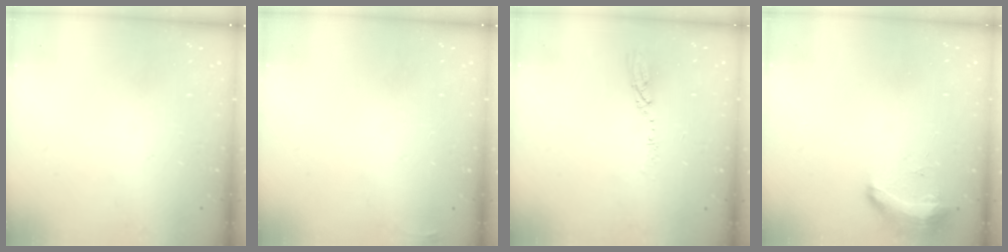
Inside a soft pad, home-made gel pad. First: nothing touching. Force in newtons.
{"total": 3.4, "press": 3.3, "slide": 0.5}
{"total": 3.7, "press": 3.7, "slide": 0.2}
{"total": 8.7, "press": 8.4, "slide": 2.3}